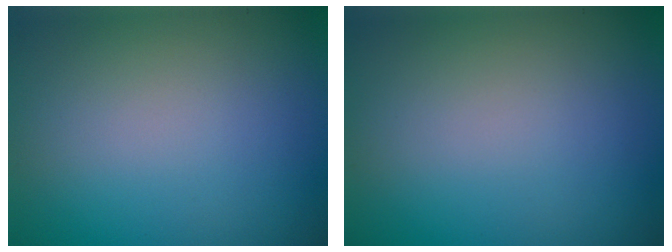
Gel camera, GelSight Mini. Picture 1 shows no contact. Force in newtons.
{"total": 0.0}